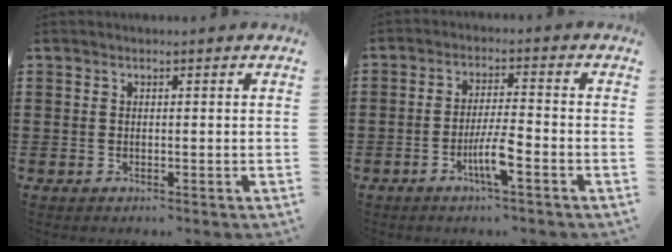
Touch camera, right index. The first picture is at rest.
{"total": 5.3, "force": [-2.6, 0.5, 4.6], "torque": [-0.097, -0.013, -0.050]}